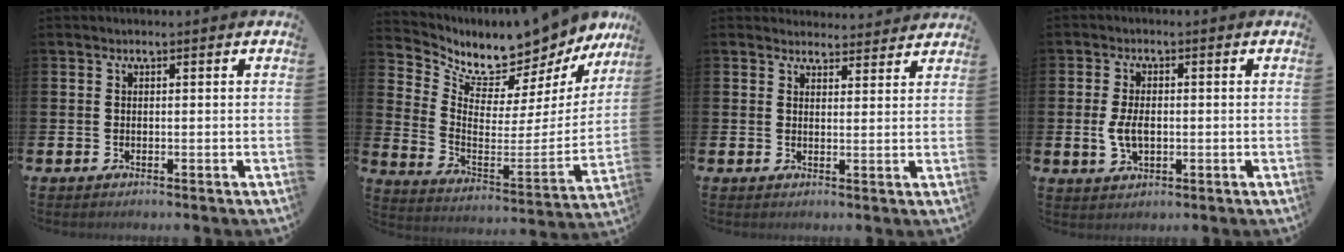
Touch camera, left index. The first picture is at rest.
{"total": 7.7, "force": [7.2, 2.7, 0.8], "torque": [-0.051, -0.074, 0.119]}
{"total": 3.4, "force": [3.3, 0.8, -0.2], "torque": [0.007, -0.021, 0.058]}
{"total": 4.0, "force": [-0.2, 2.3, 3.2], "torque": [-0.058, 0.001, -0.009]}